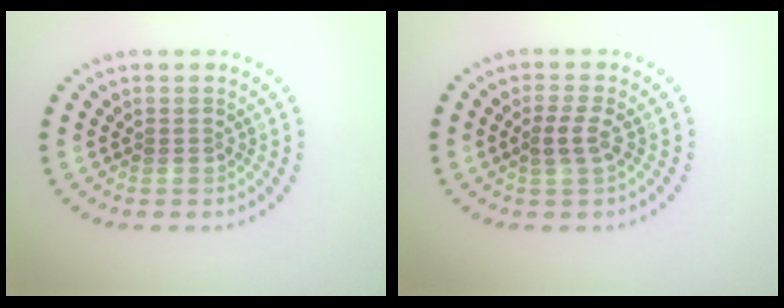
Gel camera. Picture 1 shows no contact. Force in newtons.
{"total": 1.9, "press": 1.7, "slide": 0.7}